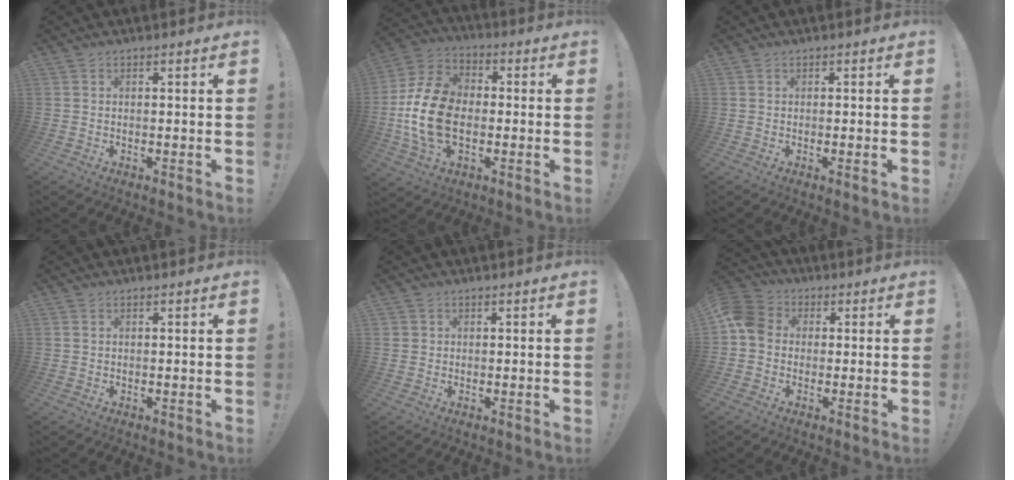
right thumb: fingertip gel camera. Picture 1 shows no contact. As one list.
[{"total": 17.8, "force": [-2.4, 12.2, 12.8], "torque": [-0.241, 0.019, -0.039]}, {"total": 1.5, "force": [-0.3, -0.2, 1.5], "torque": [-0.031, 0.000, -0.005]}, {"total": 0.0}, {"total": 1.2, "force": [0.4, 1.1, 0.1], "torque": [-0.003, 0.000, 0.007]}, {"total": 7.5, "force": [-0.2, 6.2, 4.1], "torque": [-0.069, 0.018, -0.001]}]